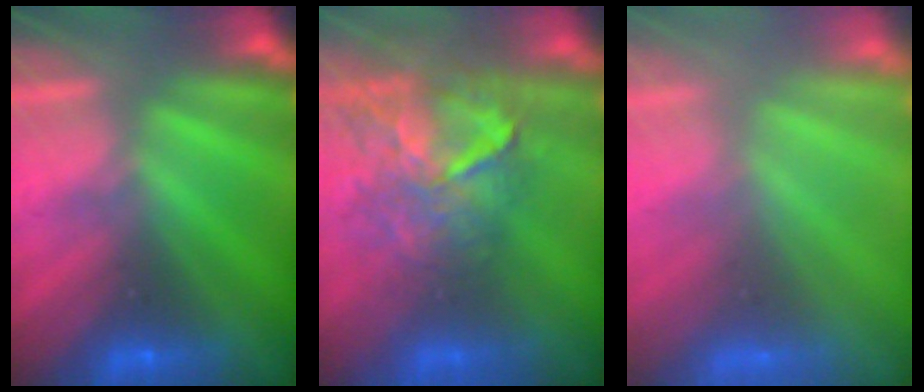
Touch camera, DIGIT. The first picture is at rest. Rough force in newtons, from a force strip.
{"total": 10.9}
{"total": 8.4}